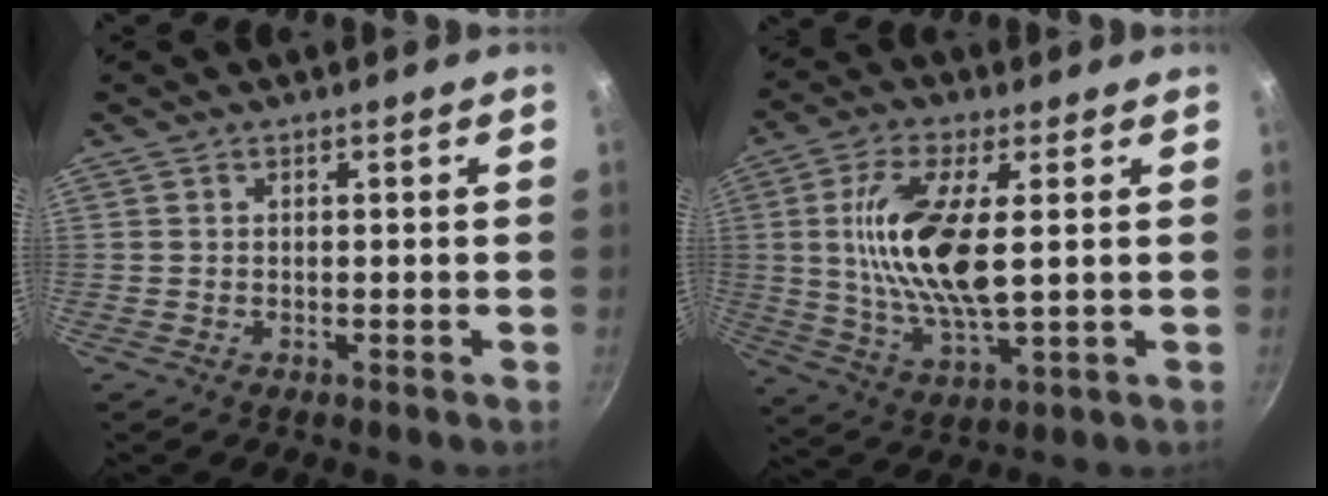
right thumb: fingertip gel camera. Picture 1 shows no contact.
{"total": 15.4, "force": [2.1, 5.7, 14.2], "torque": [-0.279, -0.008, 0.040]}